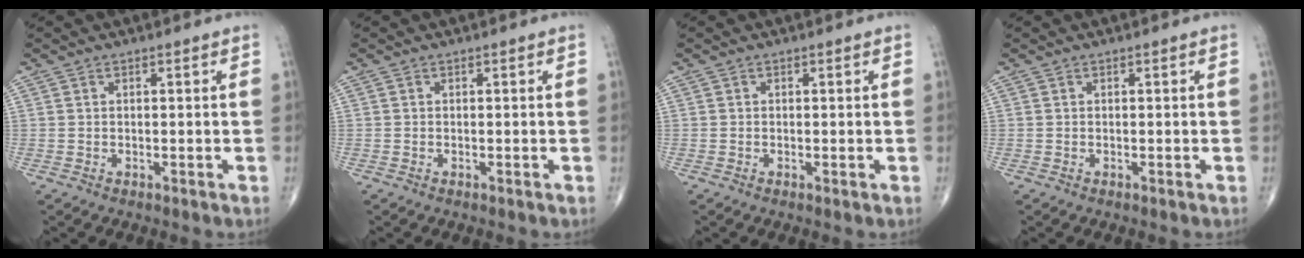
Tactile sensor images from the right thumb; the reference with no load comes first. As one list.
[{"total": 0.0}, {"total": 0.0}, {"total": 0.0}]